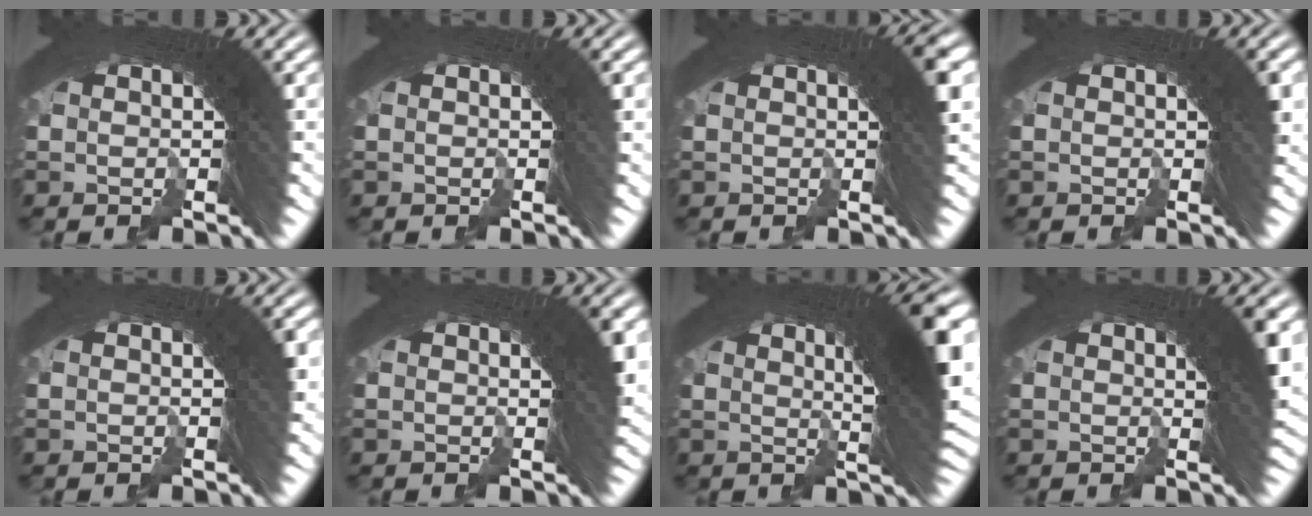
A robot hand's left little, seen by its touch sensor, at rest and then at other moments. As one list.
[{"total": 0.0}, {"total": 3.8, "force": [1.0, 0.6, 3.6], "torque": [-0.036, 0.010, 0.012]}, {"total": 1.2, "force": [0.4, 0.2, 1.1], "torque": [-0.016, 0.001, 0.005]}, {"total": 0.9, "force": [0.3, 0.3, 0.8], "torque": [-0.011, 0.001, 0.003]}, {"total": 2.5, "force": [0.8, 0.2, 2.3], "torque": [-0.028, 0.002, 0.010]}, {"total": 10.1, "force": [2.5, 2.3, 9.5], "torque": [-0.116, 0.016, 0.032]}, {"total": 3.9, "force": [1.2, 0.5, 3.7], "torque": [-0.040, 0.005, 0.016]}]